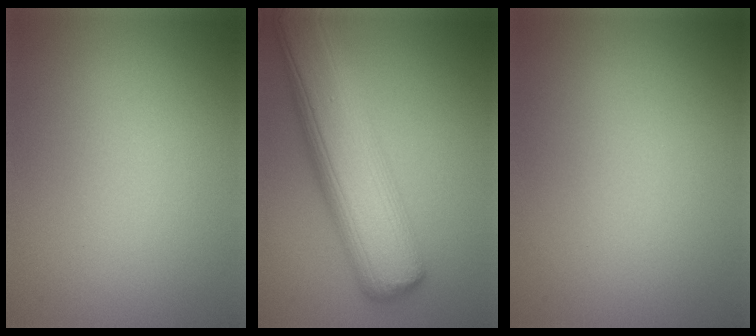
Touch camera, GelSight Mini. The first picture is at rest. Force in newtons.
{"total": 10.5, "press": 10.5, "slide": 0.2}
{"total": 0.0}